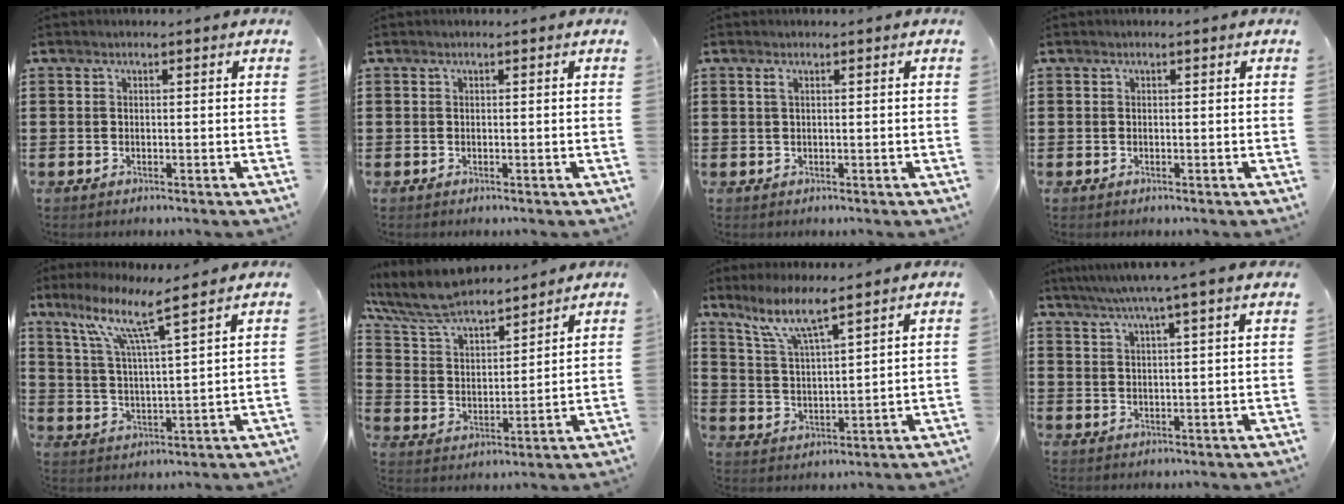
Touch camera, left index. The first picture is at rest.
{"total": 0.0}
{"total": 0.9, "force": [0.3, 0.1, 0.9], "torque": [-0.018, 0.001, 0.006]}
{"total": 0.0}
{"total": 8.8, "force": [6.6, -0.3, 5.9], "torque": [-0.137, -0.033, 0.110]}
{"total": 8.5, "force": [7.7, 1.5, 3.3], "torque": [-0.098, -0.038, 0.134]}
{"total": 6.9, "force": [5.8, 0.2, 3.9], "torque": [-0.096, -0.020, 0.101]}
{"total": 5.1, "force": [4.0, -1.0, 3.0], "torque": [-0.069, -0.013, 0.066]}